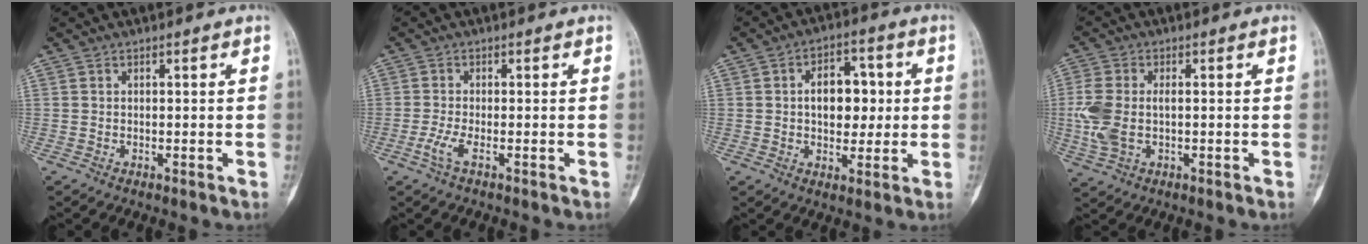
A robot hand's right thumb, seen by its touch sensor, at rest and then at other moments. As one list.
[{"total": 3.0, "force": [-1.3, 0.6, 2.6], "torque": [-0.071, -0.006, -0.033]}, {"total": 9.5, "force": [0.8, 6.1, 7.2], "torque": [-0.066, 0.012, 0.010]}, {"total": 7.8, "force": [-0.7, 4.2, 6.5], "torque": [-0.167, 0.006, -0.012]}]